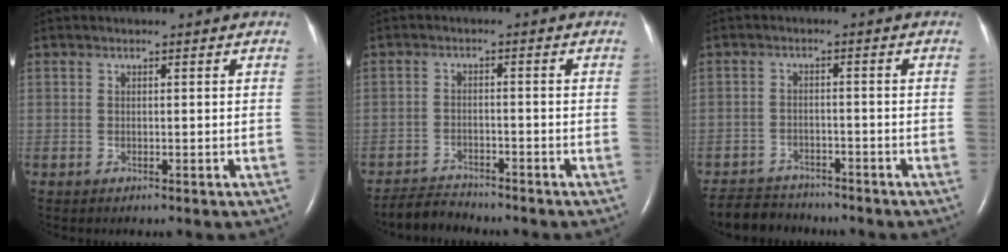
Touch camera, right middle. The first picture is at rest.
{"total": 3.5, "force": [-3.5, 0.3, -0.2], "torque": [-0.001, -0.015, -0.063]}
{"total": 6.4, "force": [-6.0, 2.0, 0.6], "torque": [-0.011, -0.011, -0.099]}